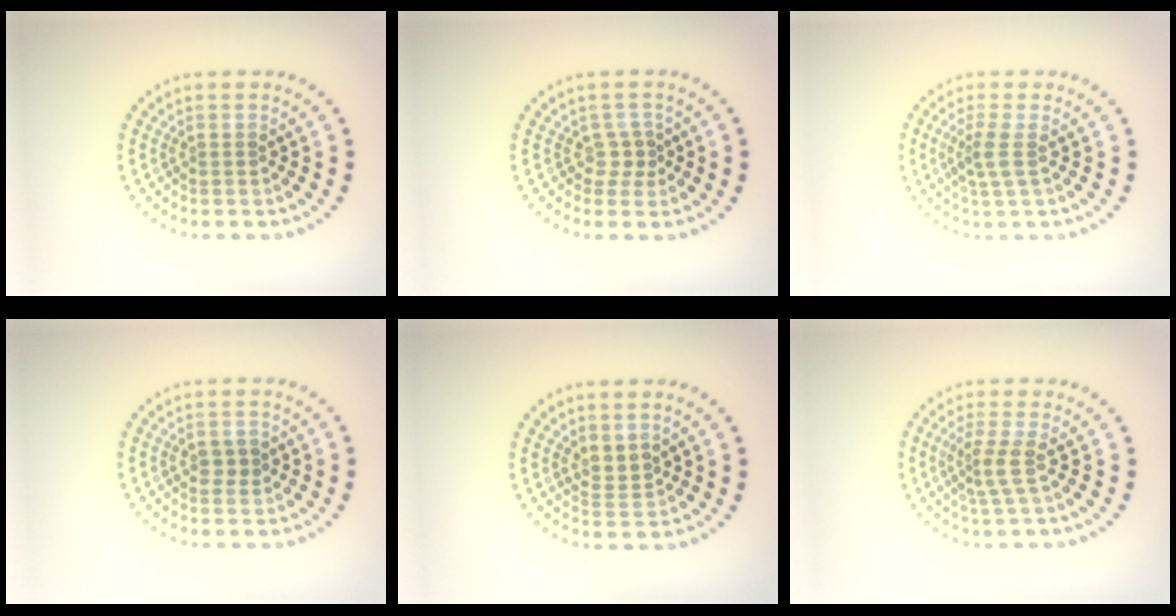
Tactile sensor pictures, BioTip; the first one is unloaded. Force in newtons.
{"total": 1.4, "press": 1.0, "slide": 1.0}
{"total": 2.0, "press": 1.6, "slide": 1.3}
{"total": 1.5, "press": 1.5, "slide": 0.1}
{"total": 1.7, "press": 1.3, "slide": 1.0}
{"total": 2.2, "press": 1.6, "slide": 1.6}